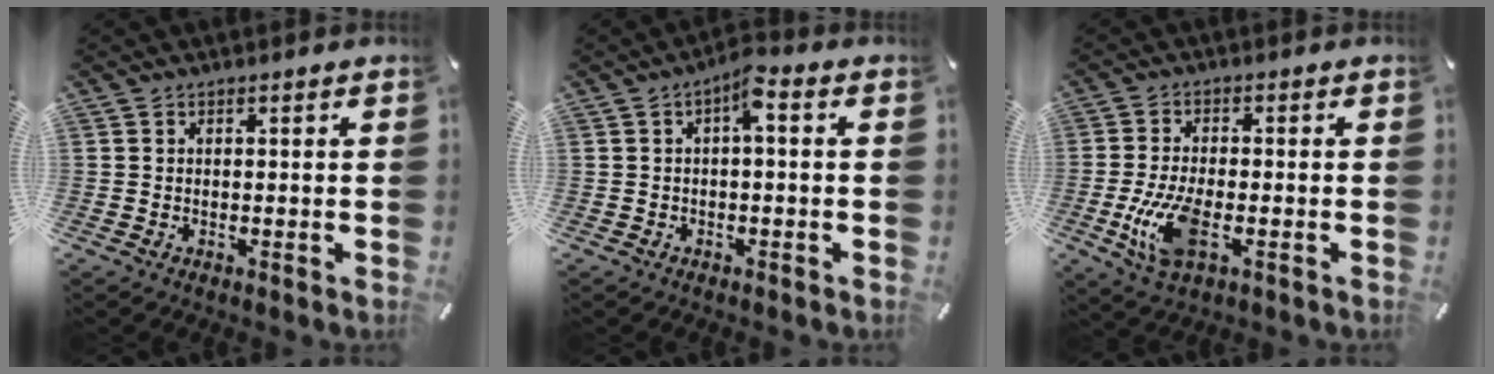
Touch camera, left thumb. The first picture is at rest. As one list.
[{"total": 4.1, "force": [0.0, 1.4, 3.9], "torque": [-0.075, 0.016, -0.003]}, {"total": 10.0, "force": [-2.7, 4.4, 8.5], "torque": [-0.193, -0.013, -0.047]}]